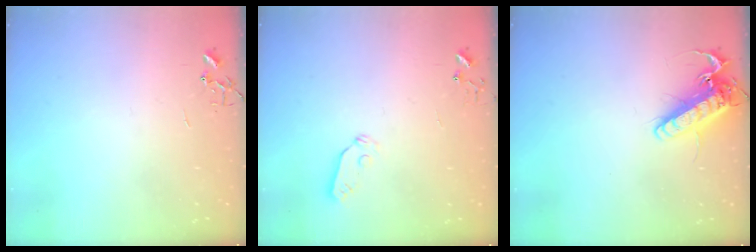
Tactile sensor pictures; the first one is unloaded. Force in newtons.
{"total": 3.9, "press": 3.9, "slide": 0.6}
{"total": 15.7, "press": 15.5, "slide": 2.4}